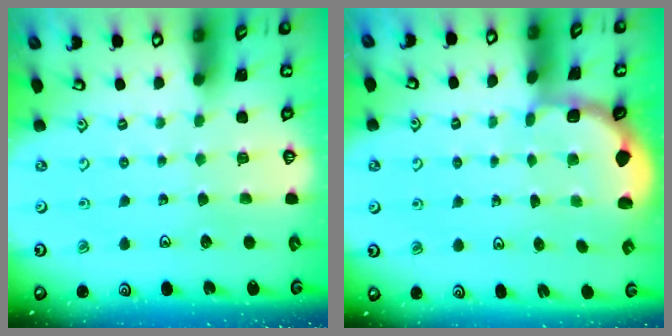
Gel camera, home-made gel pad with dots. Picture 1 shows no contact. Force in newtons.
{"total": 1.9, "press": 1.8, "slide": 0.7}